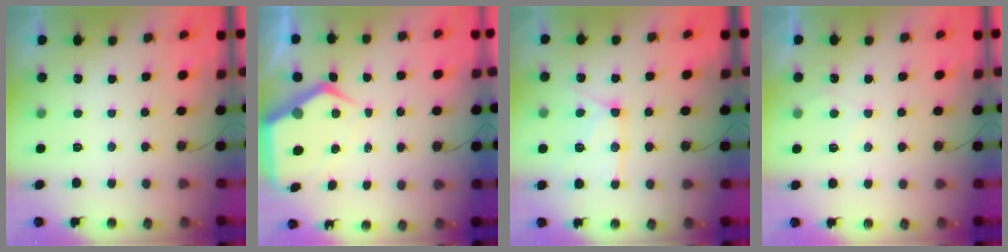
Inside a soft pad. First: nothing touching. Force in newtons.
{"total": 8.1, "press": 8.0, "slide": 0.8}
{"total": 14.9, "press": 14.8, "slide": 1.2}
{"total": 4.8, "press": 4.8, "slide": 0.6}